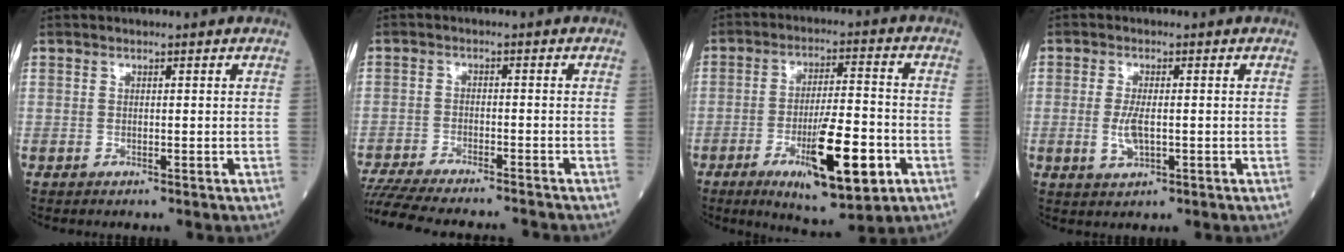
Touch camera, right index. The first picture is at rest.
{"total": 16.9, "force": [-15.3, 1.9, 6.9], "torque": [-0.149, -0.032, -0.226]}
{"total": 13.7, "force": [-5.2, 2.5, 12.4], "torque": [-0.207, -0.017, -0.076]}
{"total": 3.5, "force": [-0.5, 1.0, 3.3], "torque": [-0.075, -0.005, -0.005]}